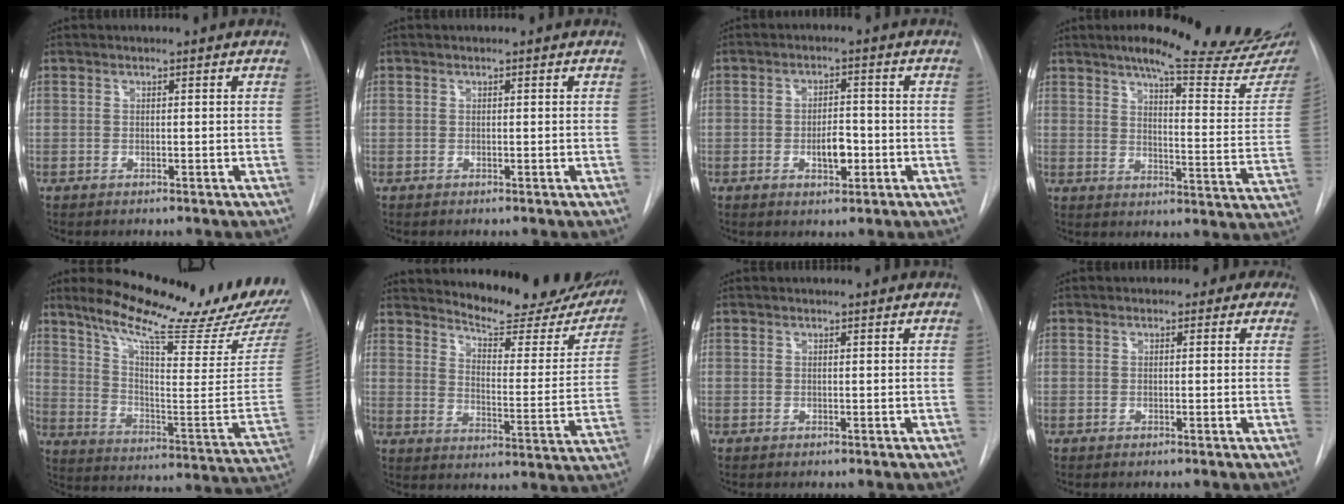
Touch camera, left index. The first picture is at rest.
{"total": 0.0}
{"total": 4.4, "force": [-1.3, 2.0, 3.7], "torque": [-0.056, 0.003, -0.016]}
{"total": 24.5, "force": [20.4, 2.3, 13.5], "torque": [-0.187, -0.064, 0.249]}
{"total": 25.6, "force": [21.4, 1.9, 13.9], "torque": [-0.223, -0.075, 0.296]}
{"total": 22.2, "force": [20.2, 5.4, 7.5], "torque": [-0.093, -0.068, 0.245]}
{"total": 0.8, "force": [0.8, 0.1, 0.2], "torque": [-0.007, 0.006, 0.007]}
{"total": 3.3, "force": [2.0, 2.4, 1.1], "torque": [-0.002, 0.006, 0.007]}